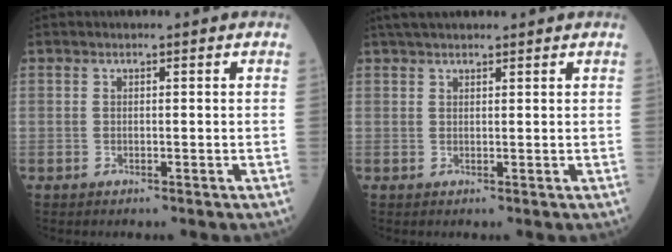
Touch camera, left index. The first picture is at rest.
{"total": 5.7, "force": [4.9, 1.0, 2.7], "torque": [-0.041, 0.039, 0.082]}